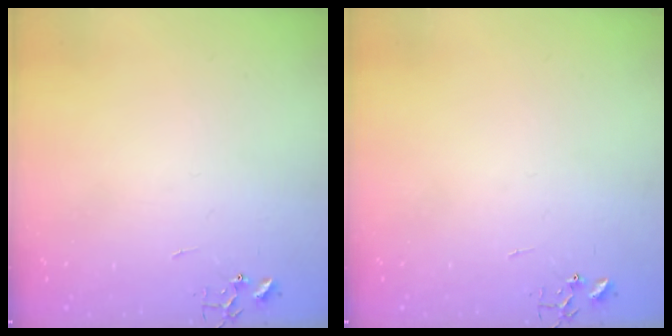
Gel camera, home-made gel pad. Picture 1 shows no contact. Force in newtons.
{"total": 0.0}